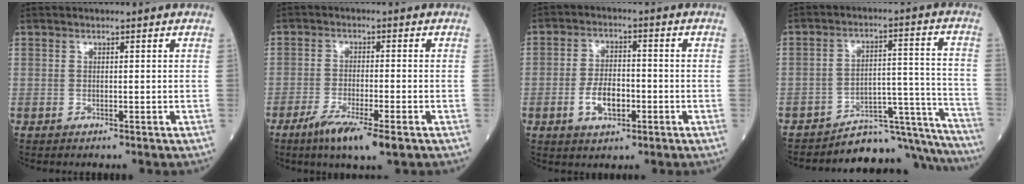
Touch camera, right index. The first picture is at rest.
{"total": 7.5, "force": [-4.5, 0.5, 6.0], "torque": [-0.105, -0.017, -0.076]}
{"total": 6.1, "force": [-2.0, 3.0, 4.9], "torque": [-0.097, 0.004, -0.034]}
{"total": 15.8, "force": [-15.7, 2.0, 0.9], "torque": [0.017, 0.064, -0.216]}